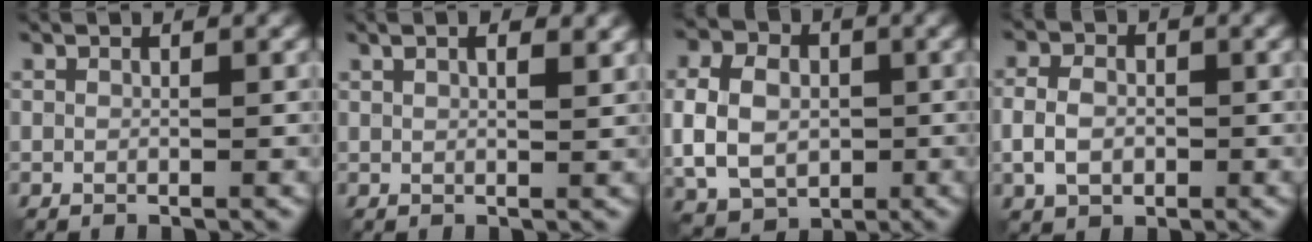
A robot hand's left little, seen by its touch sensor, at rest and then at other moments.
{"total": 4.3, "force": [2.2, 2.0, 3.2], "torque": [-0.037, 0.022, 0.012]}
{"total": 9.0, "force": [-0.6, 7.1, 5.6], "torque": [-0.106, 0.012, -0.025]}
{"total": 3.9, "force": [-1.0, 2.9, 2.3], "torque": [-0.045, -0.003, -0.018]}